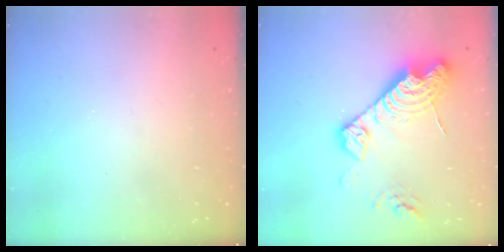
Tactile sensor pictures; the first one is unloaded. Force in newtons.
{"total": 18.3, "press": 18.2, "slide": 1.4}